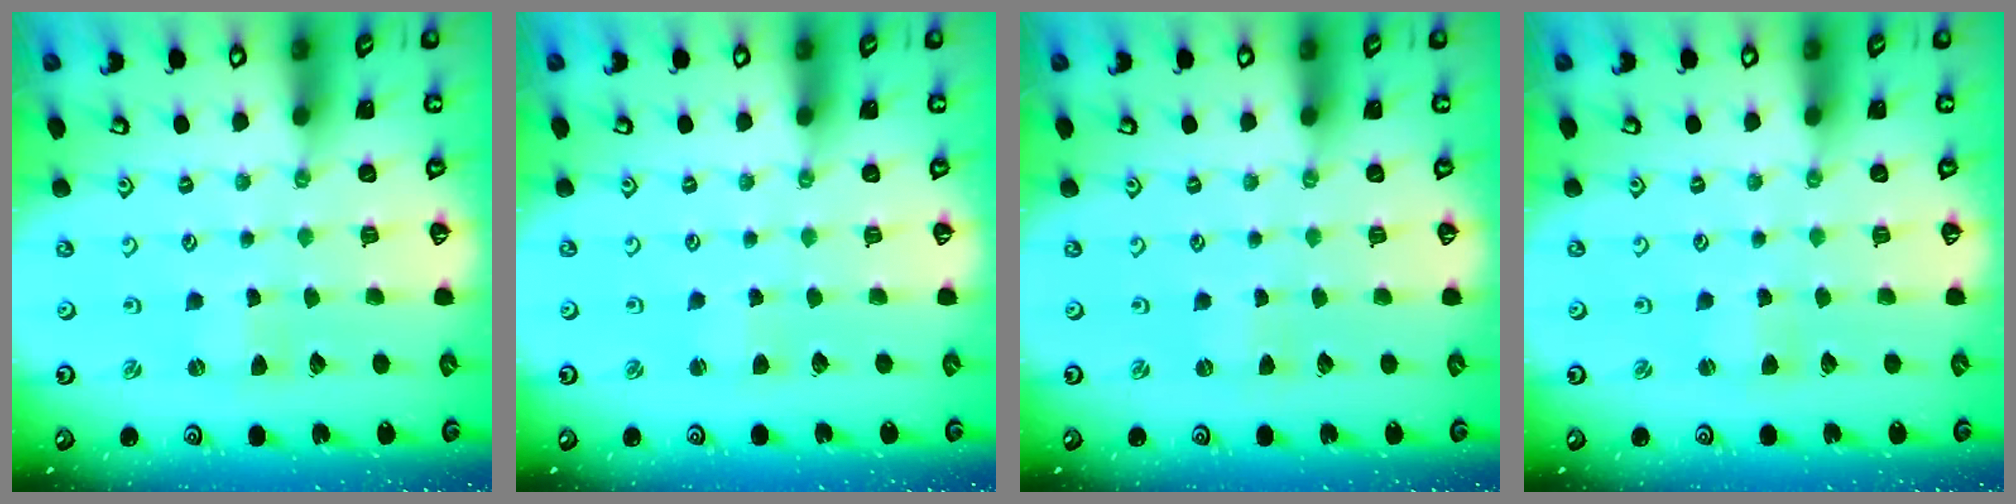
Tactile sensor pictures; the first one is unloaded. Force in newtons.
{"total": 2.0, "press": 2.0, "slide": 0.3}
{"total": 0.0}
{"total": 2.4, "press": 2.4, "slide": 0.3}